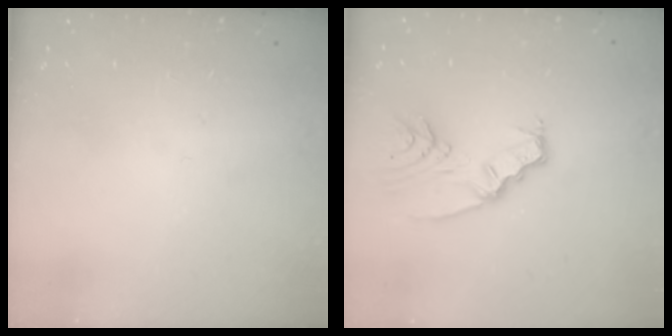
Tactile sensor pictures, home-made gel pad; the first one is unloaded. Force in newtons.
{"total": 7.2, "press": 7.2, "slide": 0.5}